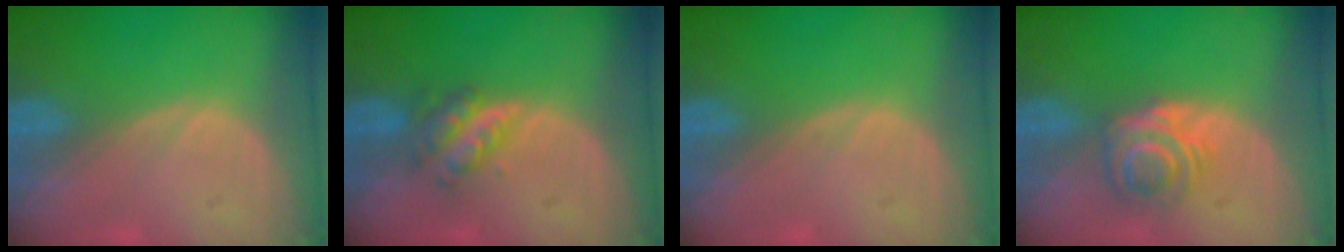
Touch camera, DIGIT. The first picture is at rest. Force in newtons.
{"total": 4.8, "press": 4.4, "slide": 1.8}
{"total": 0.0}
{"total": 6.1, "press": 5.0, "slide": 3.4}